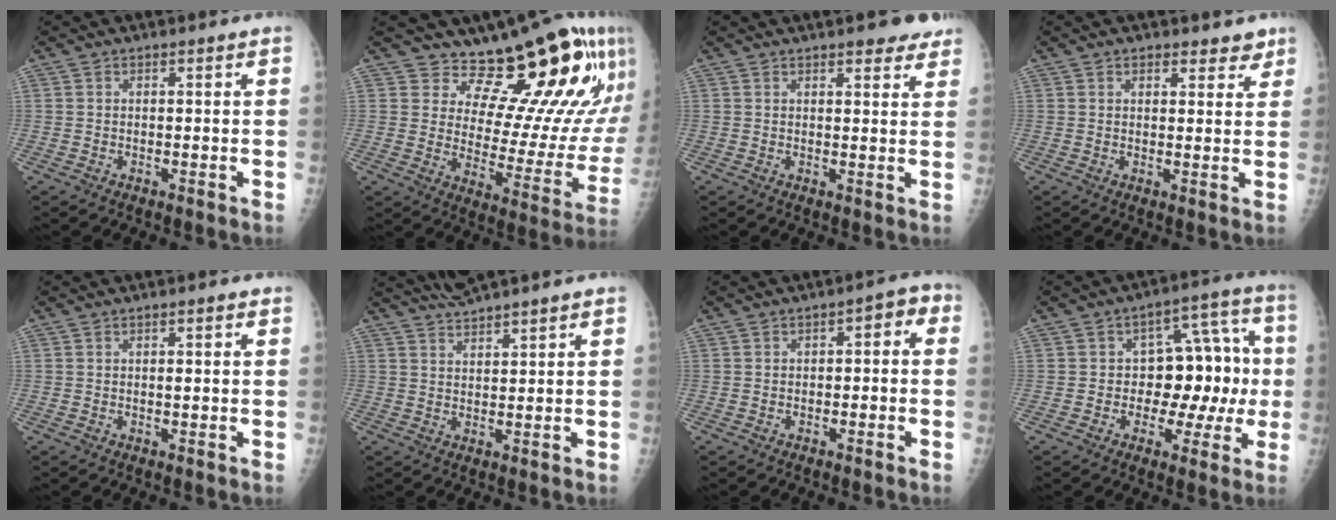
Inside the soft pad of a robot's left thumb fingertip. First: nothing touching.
{"total": 19.5, "force": [14.7, 7.0, 10.6], "torque": [-0.082, -0.119, 0.199]}
{"total": 5.4, "force": [4.1, 1.8, 3.1], "torque": [-0.014, -0.013, 0.046]}
{"total": 3.7, "force": [2.8, 2.1, 1.2], "torque": [0.022, -0.013, 0.035]}
{"total": 1.3, "force": [0.4, 0.4, 1.1], "torque": [-0.017, 0.001, 0.003]}
{"total": 4.7, "force": [4.4, -0.2, 1.7], "torque": [-0.035, 0.001, 0.086]}
{"total": 3.8, "force": [-0.2, 2.3, 3.0], "torque": [-0.018, 0.026, -0.012]}
{"total": 14.2, "force": [-0.7, 8.5, 11.3], "torque": [-0.098, 0.048, -0.009]}